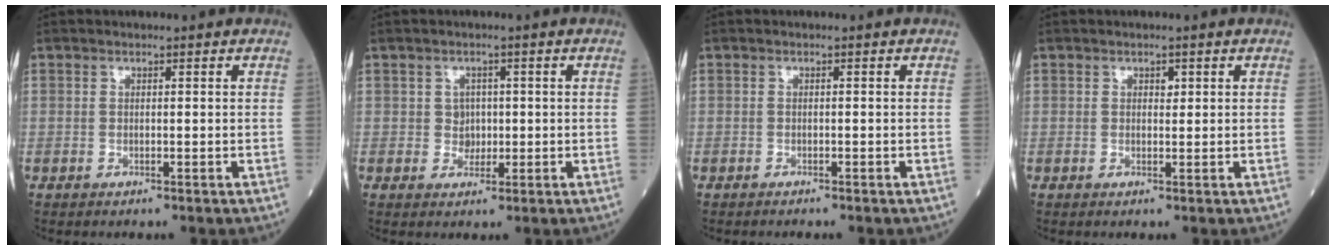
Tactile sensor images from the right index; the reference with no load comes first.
{"total": 2.1, "force": [0.2, 2.0, 0.6], "torque": [-0.005, 0.005, 0.005]}
{"total": 0.8, "force": [-0.7, 0.1, 0.3], "torque": [-0.008, -0.001, -0.010]}
{"total": 0.9, "force": [0.4, 0.6, 0.6], "torque": [-0.006, -0.001, 0.006]}